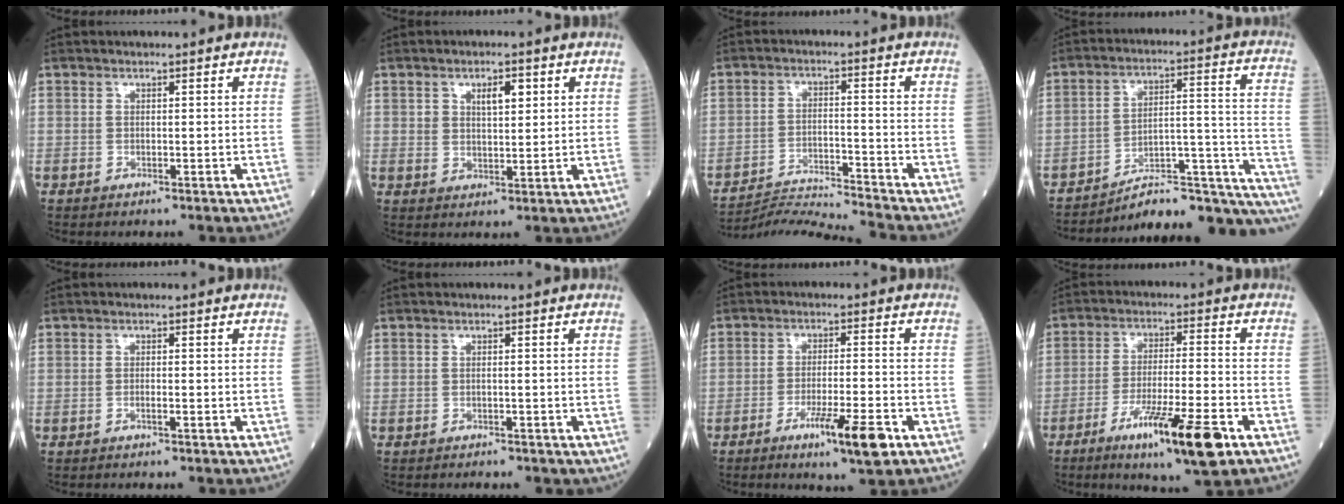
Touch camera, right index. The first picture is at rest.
{"total": 3.9, "force": [1.8, 1.8, 3.0], "torque": [-0.048, 0.001, 0.031]}
{"total": 8.5, "force": [-7.8, -3.3, -0.5], "torque": [0.002, -0.003, -0.146]}
{"total": 19.7, "force": [-18.0, 2.8, 7.5], "torque": [-0.037, 0.063, -0.251]}
{"total": 0.6, "force": [-0.4, 0.0, 0.5], "torque": [-0.008, 0.002, -0.009]}
{"total": 5.0, "force": [-4.4, 2.1, 0.8], "torque": [-0.008, 0.003, -0.045]}
{"total": 8.1, "force": [-4.4, 0.3, 6.8], "torque": [-0.114, -0.013, -0.069]}
{"total": 13.1, "force": [-7.1, 0.8, 11.0], "torque": [-0.186, -0.027, -0.116]}